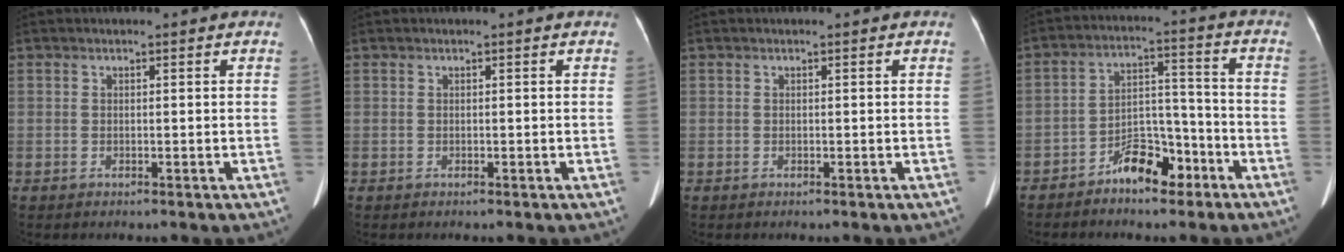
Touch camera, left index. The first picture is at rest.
{"total": 0.0}
{"total": 0.0}
{"total": 7.7, "force": [-5.2, 3.4, 4.4], "torque": [-0.075, 0.026, -0.089]}